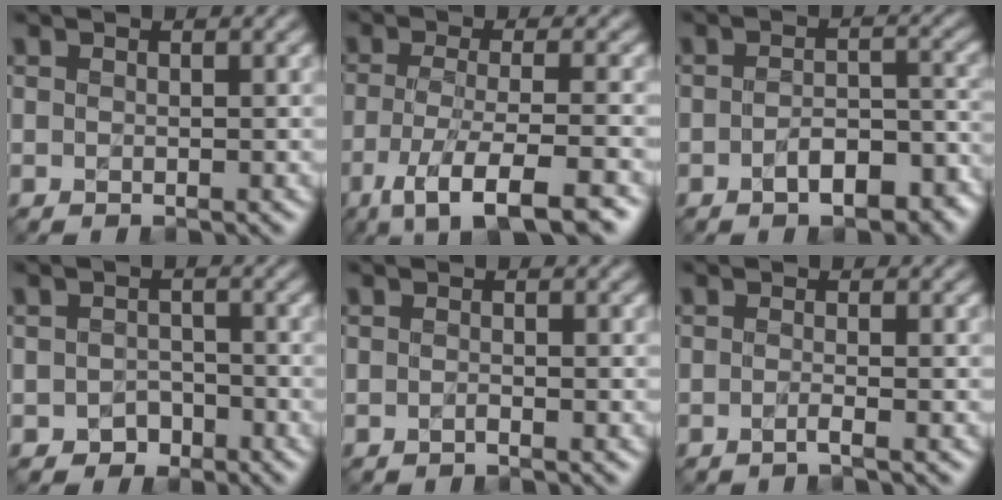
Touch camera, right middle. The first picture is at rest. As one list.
[{"total": 7.4, "force": [-4.0, 1.7, 6.0], "torque": [-0.097, -0.003, -0.072]}, {"total": 4.8, "force": [-2.3, 2.2, 3.5], "torque": [-0.058, 0.005, -0.036]}, {"total": 1.6, "force": [-0.6, 1.4, 0.4], "torque": [-0.005, 0.004, -0.014]}, {"total": 0.0}, {"total": 0.8, "force": [-0.1, 0.2, 0.8], "torque": [-0.013, 0.001, -0.011]}]